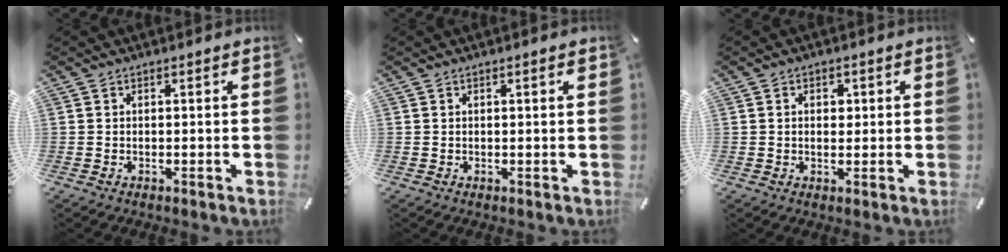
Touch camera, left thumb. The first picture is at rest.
{"total": 1.1, "force": [0.2, 0.2, 1.1], "torque": [-0.020, 0.002, 0.003]}
{"total": 2.8, "force": [0.3, 2.0, 2.0], "torque": [-0.025, 0.001, -0.001]}